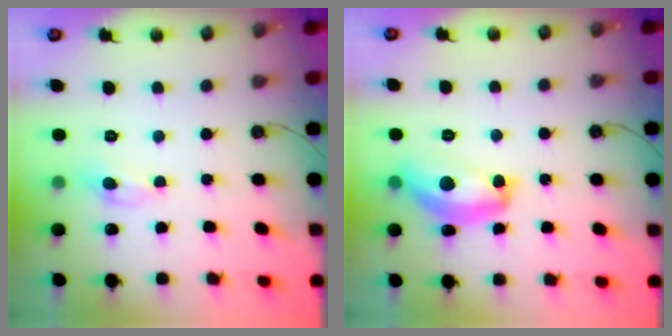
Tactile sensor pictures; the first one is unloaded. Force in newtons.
{"total": 10.5, "press": 10.5, "slide": 1.0}